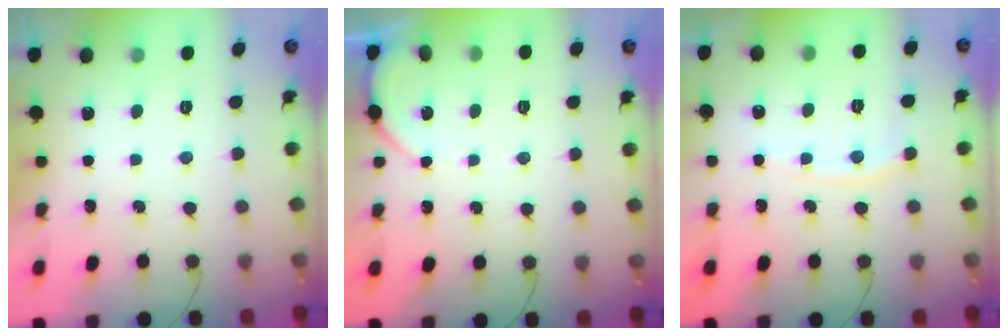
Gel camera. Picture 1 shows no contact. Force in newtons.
{"total": 2.7, "press": 2.6, "slide": 0.4}
{"total": 5.7, "press": 5.7, "slide": 0.8}